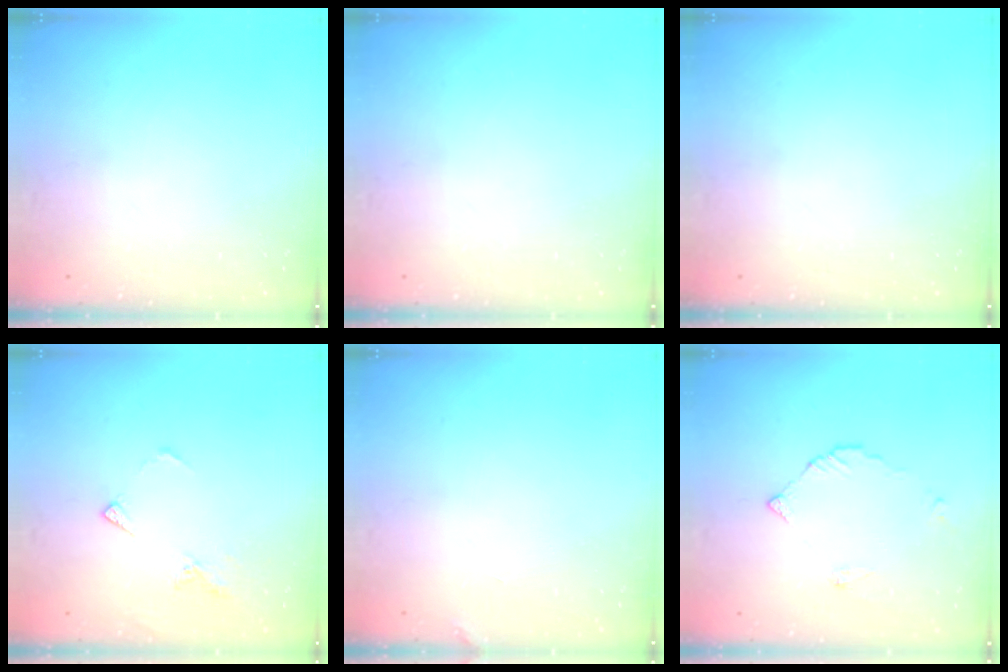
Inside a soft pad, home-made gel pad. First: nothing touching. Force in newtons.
{"total": 0.0}
{"total": 0.0}
{"total": 6.8, "press": 6.8, "slide": 0.6}
{"total": 2.3, "press": 2.3, "slide": 0.1}
{"total": 3.0, "press": 3.0, "slide": 0.2}